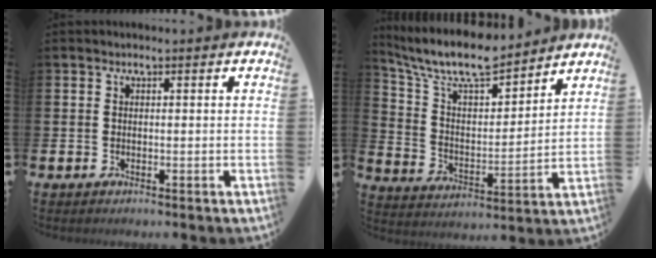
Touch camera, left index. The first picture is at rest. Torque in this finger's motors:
{"motor_torque": [1.10, -1.04, 0.50, 0.21]}